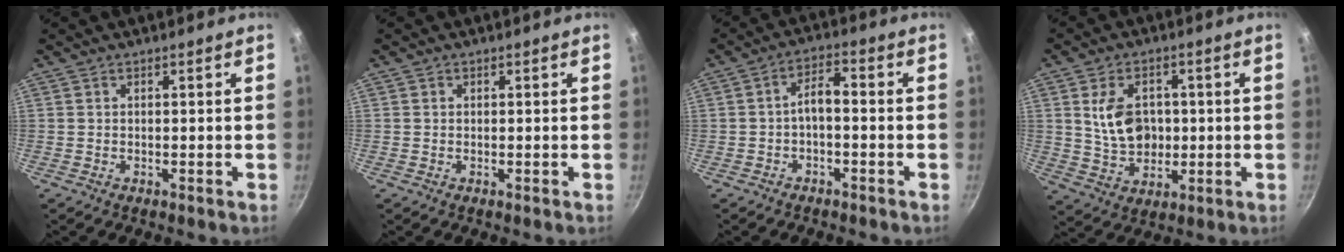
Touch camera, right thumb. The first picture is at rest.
{"total": 0.6, "force": [0.2, 0.5, 0.1], "torque": [0.003, 0.001, 0.001]}
{"total": 4.0, "force": [-1.4, 1.7, 3.3], "torque": [-0.057, 0.030, -0.027]}
{"total": 10.2, "force": [1.3, 7.5, 6.8], "torque": [-0.093, -0.005, 0.029]}